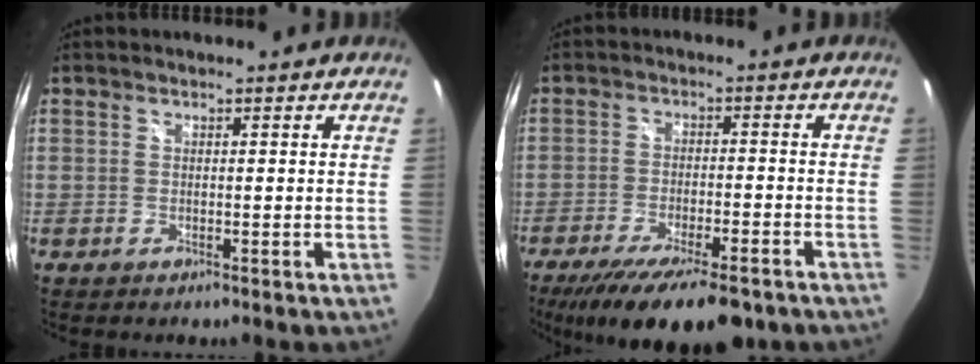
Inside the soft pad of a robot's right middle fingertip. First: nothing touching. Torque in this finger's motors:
{"motor_torque": [1.07, -1.07, 0.32, 0.11]}